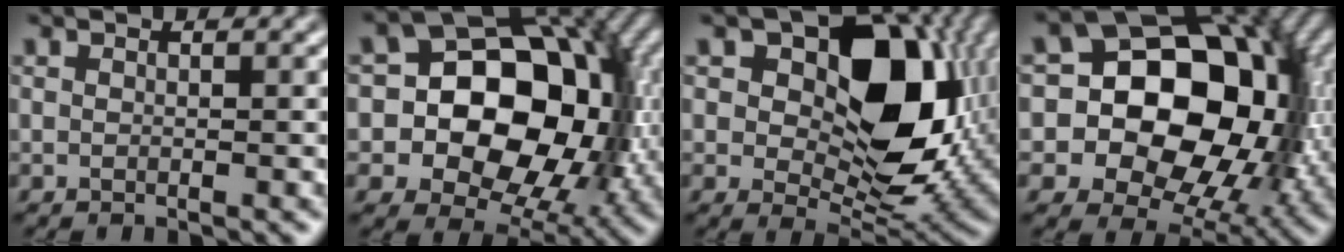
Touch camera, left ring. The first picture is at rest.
{"total": 12.9, "force": [-0.8, 9.4, 8.8], "torque": [-0.108, 0.012, -0.014]}
{"total": 12.6, "force": [2.6, 7.8, 9.5], "torque": [-0.145, -0.001, 0.060]}
{"total": 15.9, "force": [-0.2, 12.3, 10.0], "torque": [-0.127, 0.014, -0.006]}